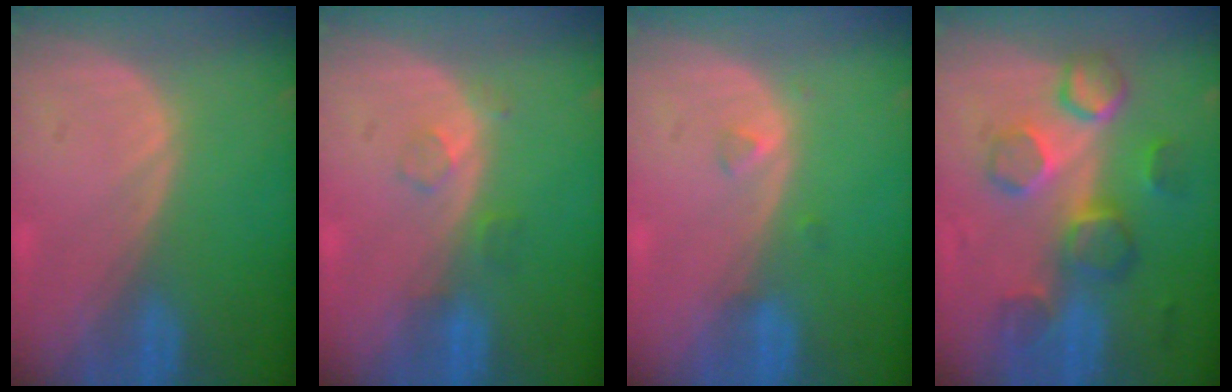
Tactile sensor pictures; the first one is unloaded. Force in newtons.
{"total": 2.1, "press": 2.1, "slide": 0.2}
{"total": 1.2, "press": 1.2, "slide": 0.1}
{"total": 8.6, "press": 8.2, "slide": 2.6}